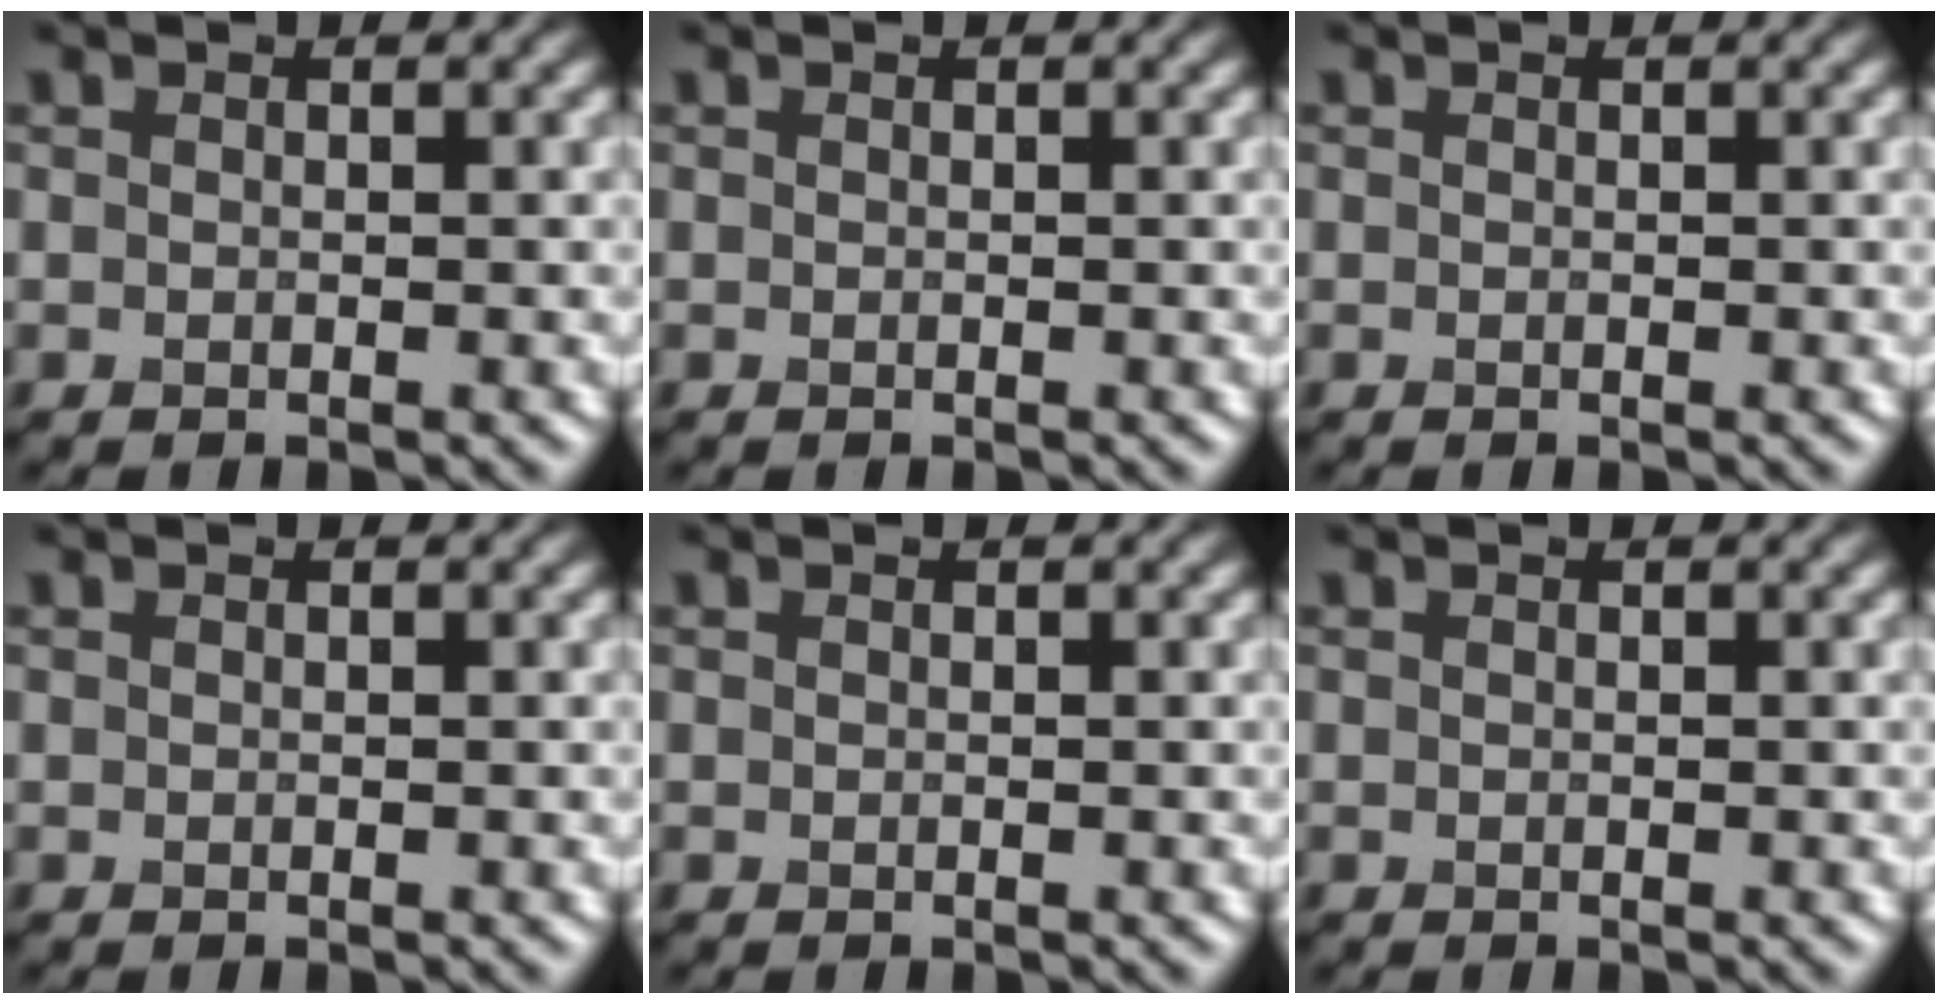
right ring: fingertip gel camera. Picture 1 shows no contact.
{"total": 0.0}
{"total": 0.0}
{"total": 0.0}
{"total": 0.0}
{"total": 0.0}